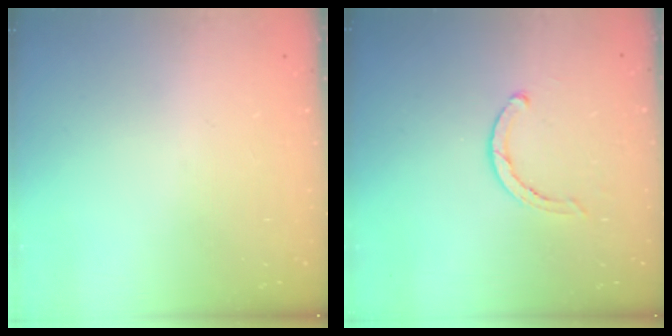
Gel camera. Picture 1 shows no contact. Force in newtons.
{"total": 2.8, "press": 2.8, "slide": 0.2}